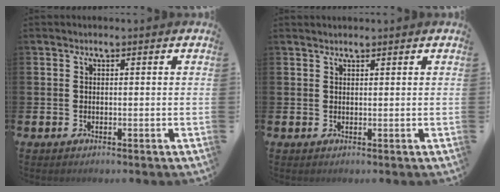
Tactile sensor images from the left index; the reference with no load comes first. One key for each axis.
{"total": 0.9, "fx": 0.9, "fy": 0.1, "fz": 0.0, "tx": 0.013, "ty": -0.004, "tz": 0.014}